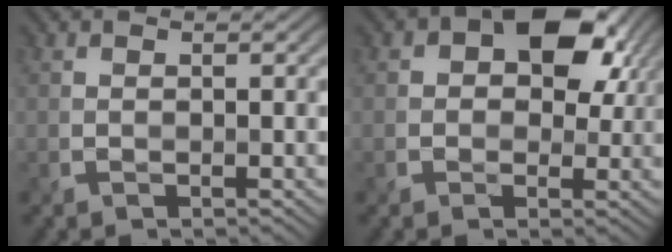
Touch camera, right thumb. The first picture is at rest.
{"total": 9.4, "force": [2.9, 6.4, 6.2], "torque": [-0.085, 0.001, 0.042]}